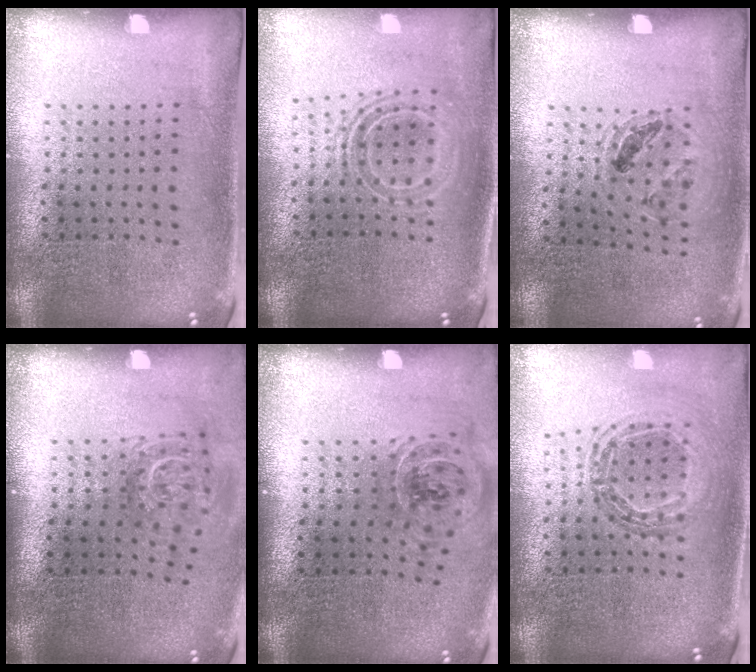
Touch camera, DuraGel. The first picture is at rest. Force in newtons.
{"total": 1.7, "press": 1.2, "slide": 1.1}
{"total": 0.9, "press": 0.9, "slide": 0.1}
{"total": 1.8, "press": 1.3, "slide": 1.2}
{"total": 1.1, "press": 1.0, "slide": 0.3}
{"total": 0.8, "press": 0.8, "slide": 0.0}